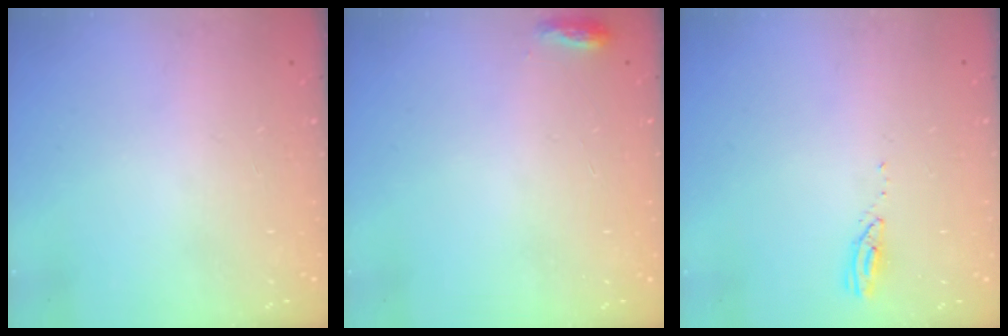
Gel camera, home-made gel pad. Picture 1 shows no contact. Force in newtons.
{"total": 3.7, "press": 3.6, "slide": 1.2}
{"total": 2.9, "press": 2.8, "slide": 0.4}